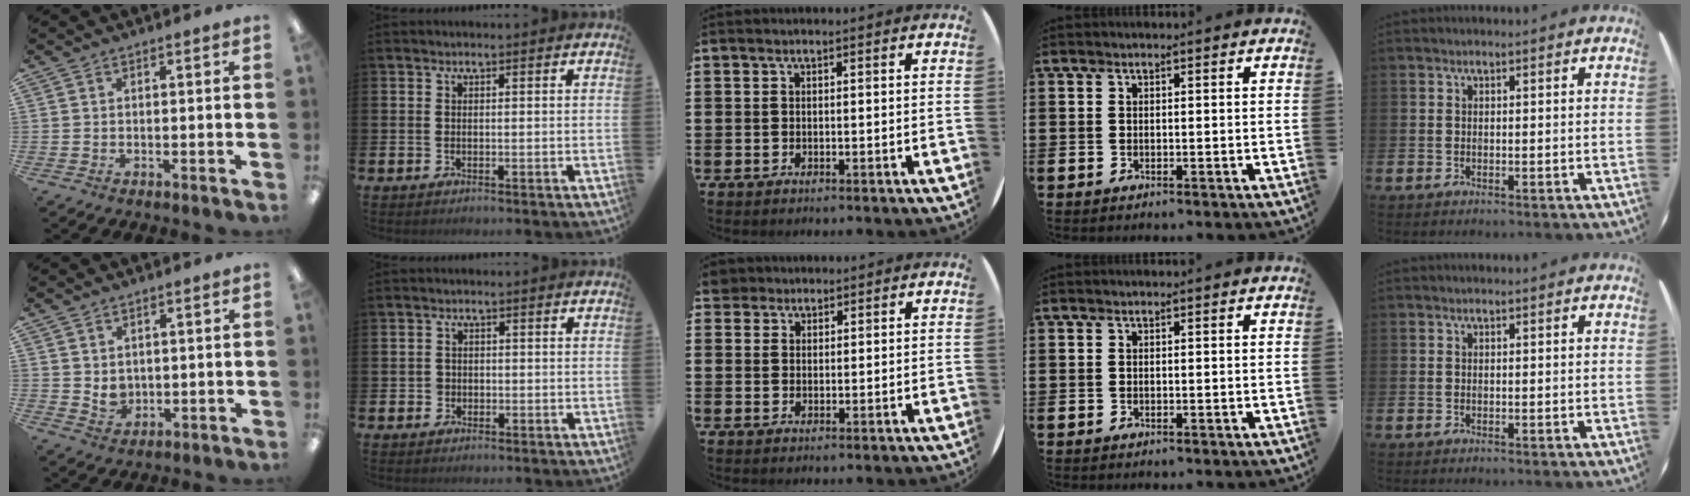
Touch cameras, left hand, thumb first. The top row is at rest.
{"thumb": {"total": 3.3, "force": [1.5, 2.6, 1.3], "torque": [-0.020, -0.006, 0.029]}, "index": {"total": 1.4, "force": [-0.5, 1.3, 0.1], "torque": [-0.003, 0.005, -0.014]}, "middle": {"total": 2.4, "force": [2.1, 1.1, 0.1], "torque": [0.000, 0.002, 0.041]}}